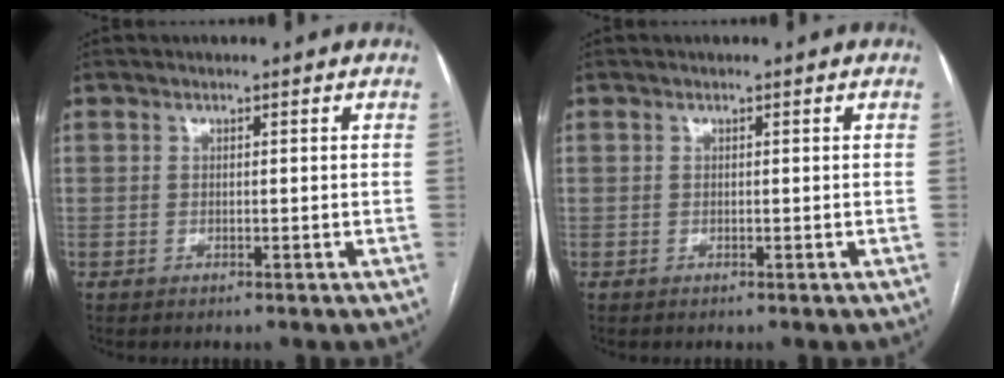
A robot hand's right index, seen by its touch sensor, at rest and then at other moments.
{"total": 0.0}